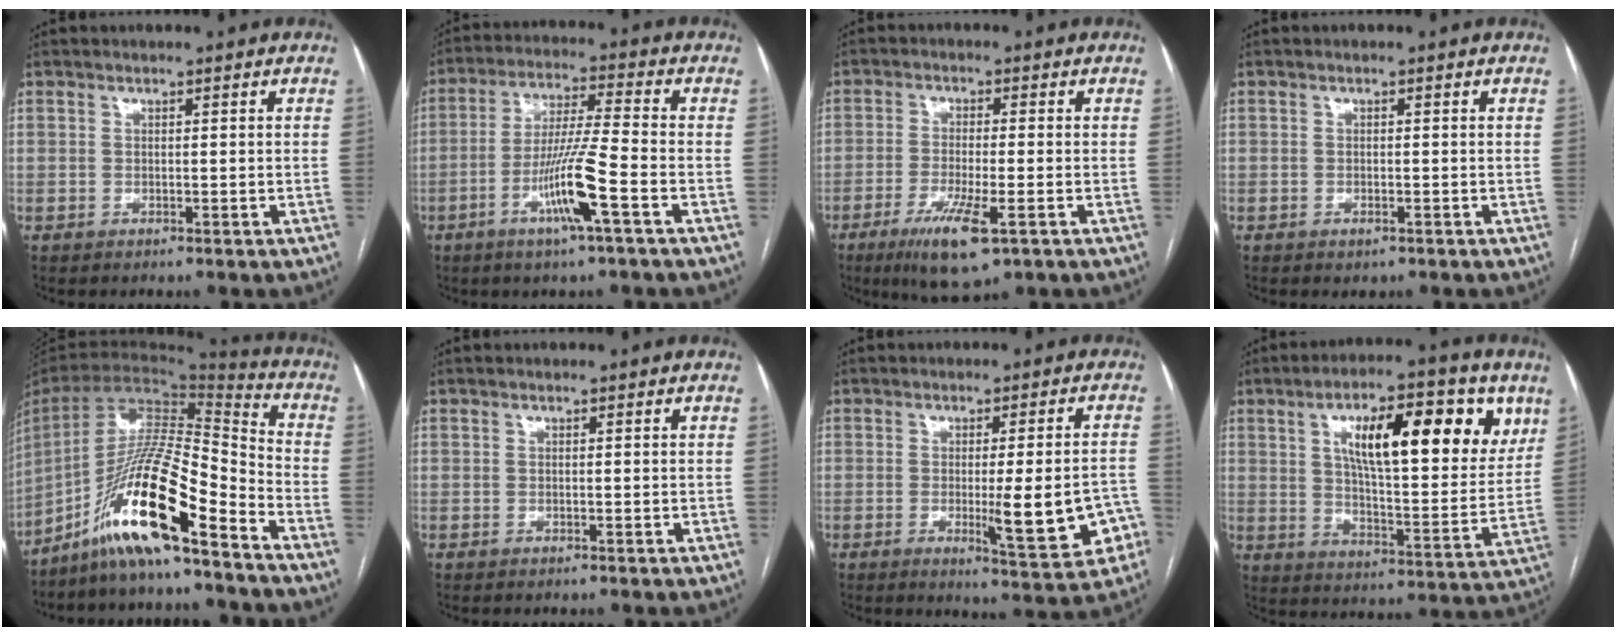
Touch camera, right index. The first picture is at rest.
{"total": 10.3, "force": [-4.2, -0.7, 9.4], "torque": [-0.183, -0.008, -0.082]}
{"total": 8.6, "force": [-4.4, 1.3, 7.3], "torque": [-0.139, -0.022, -0.071]}
{"total": 0.9, "force": [-0.5, 0.4, 0.6], "torque": [-0.010, -0.002, -0.004]}
{"total": 17.2, "force": [-11.2, 1.6, 13.0], "torque": [-0.253, -0.001, -0.205]}
{"total": 0.0}
{"total": 11.5, "force": [-3.3, 1.9, 10.8], "torque": [-0.132, -0.001, -0.034]}
{"total": 21.0, "force": [8.6, 6.0, 18.1], "torque": [-0.262, 0.018, 0.132]}